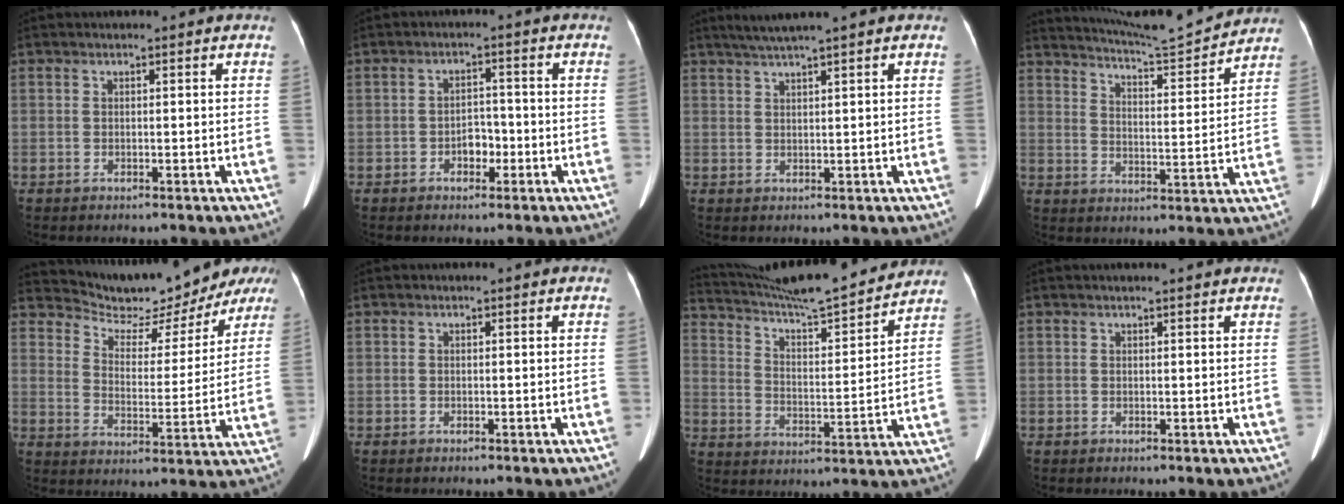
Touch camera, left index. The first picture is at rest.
{"total": 2.9, "force": [-1.3, 1.8, 1.8], "torque": [-0.024, 0.006, -0.025]}
{"total": 4.0, "force": [3.2, -0.9, 2.3], "torque": [-0.043, 0.015, 0.059]}
{"total": 12.9, "force": [12.6, -0.7, 3.0], "torque": [-0.054, -0.015, 0.184]}
{"total": 14.2, "force": [13.3, 3.8, 3.3], "torque": [-0.049, 0.000, 0.178]}
{"total": 0.0}
{"total": 20.8, "force": [19.2, 1.0, 7.9], "torque": [-0.138, -0.010, 0.287]}
{"total": 3.2, "force": [2.9, 0.0, 1.4], "torque": [-0.016, 0.017, 0.032]}